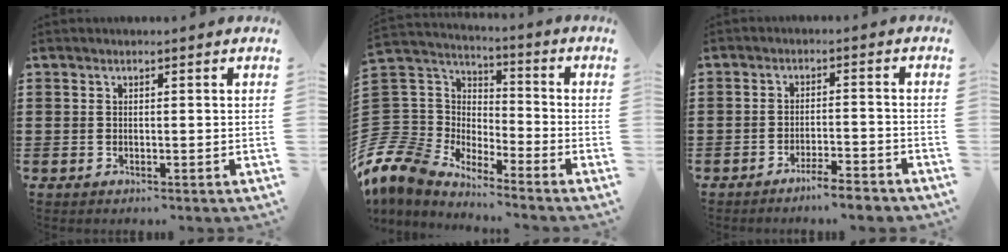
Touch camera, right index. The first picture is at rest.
{"total": 8.4, "force": [-7.0, 4.6, 0.7], "torque": [-0.087, -0.018, -0.152]}
{"total": 3.7, "force": [-3.4, -0.1, 1.5], "torque": [-0.025, -0.001, -0.066]}